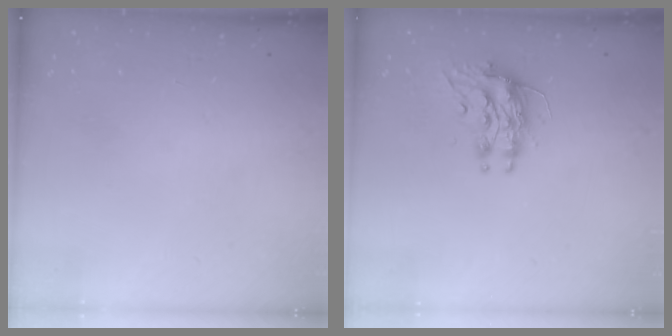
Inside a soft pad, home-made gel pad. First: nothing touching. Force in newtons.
{"total": 10.2, "press": 10.2, "slide": 0.7}